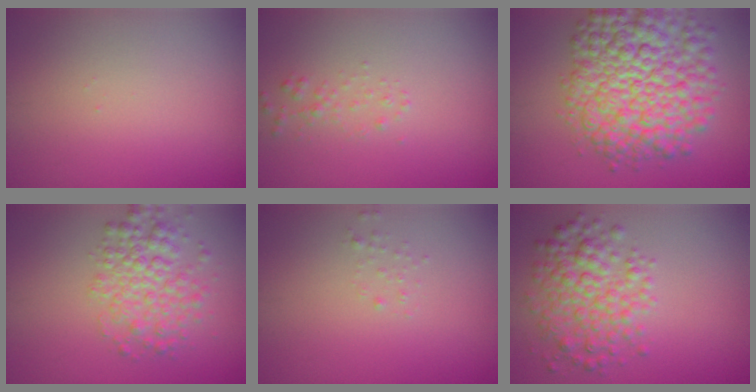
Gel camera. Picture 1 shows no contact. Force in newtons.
{"total": 1.0, "press": 1.0, "slide": 0.1}
{"total": 10.9, "press": 10.9, "slide": 0.3}
{"total": 4.3, "press": 4.3, "slide": 0.1}
{"total": 0.6, "press": 0.6, "slide": 0.1}
{"total": 4.8, "press": 4.8, "slide": 0.1}